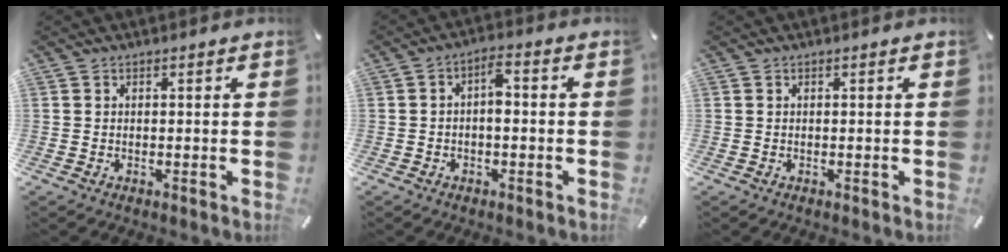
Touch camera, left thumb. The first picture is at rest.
{"total": 4.2, "force": [-0.8, 2.2, 3.5], "torque": [-0.064, 0.016, -0.016]}
{"total": 0.0}